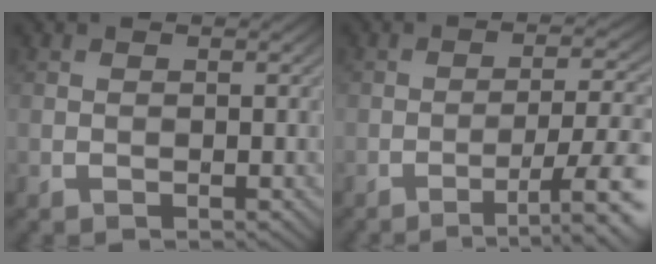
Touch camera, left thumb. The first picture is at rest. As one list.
[{"total": 7.8, "force": [-3.6, 1.5, 6.8], "torque": [-0.108, 0.001, -0.050]}]